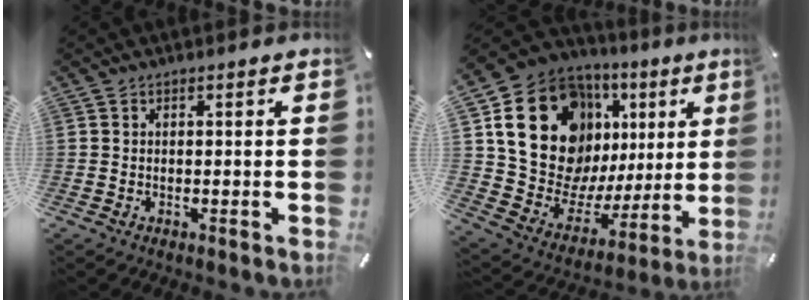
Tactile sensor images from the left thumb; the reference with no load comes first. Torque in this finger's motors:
{"motor_torque": [2.51, 2.49, 1.48, -1.30, 0.53]}